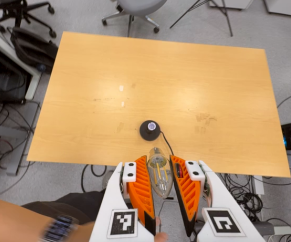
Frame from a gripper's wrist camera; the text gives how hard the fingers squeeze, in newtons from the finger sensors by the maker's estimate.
{"total": 14.8, "left": 17.0, "right": 12.6}